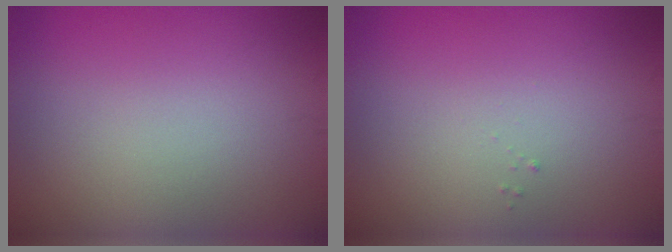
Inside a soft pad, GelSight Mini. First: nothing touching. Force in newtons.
{"total": 0.0}